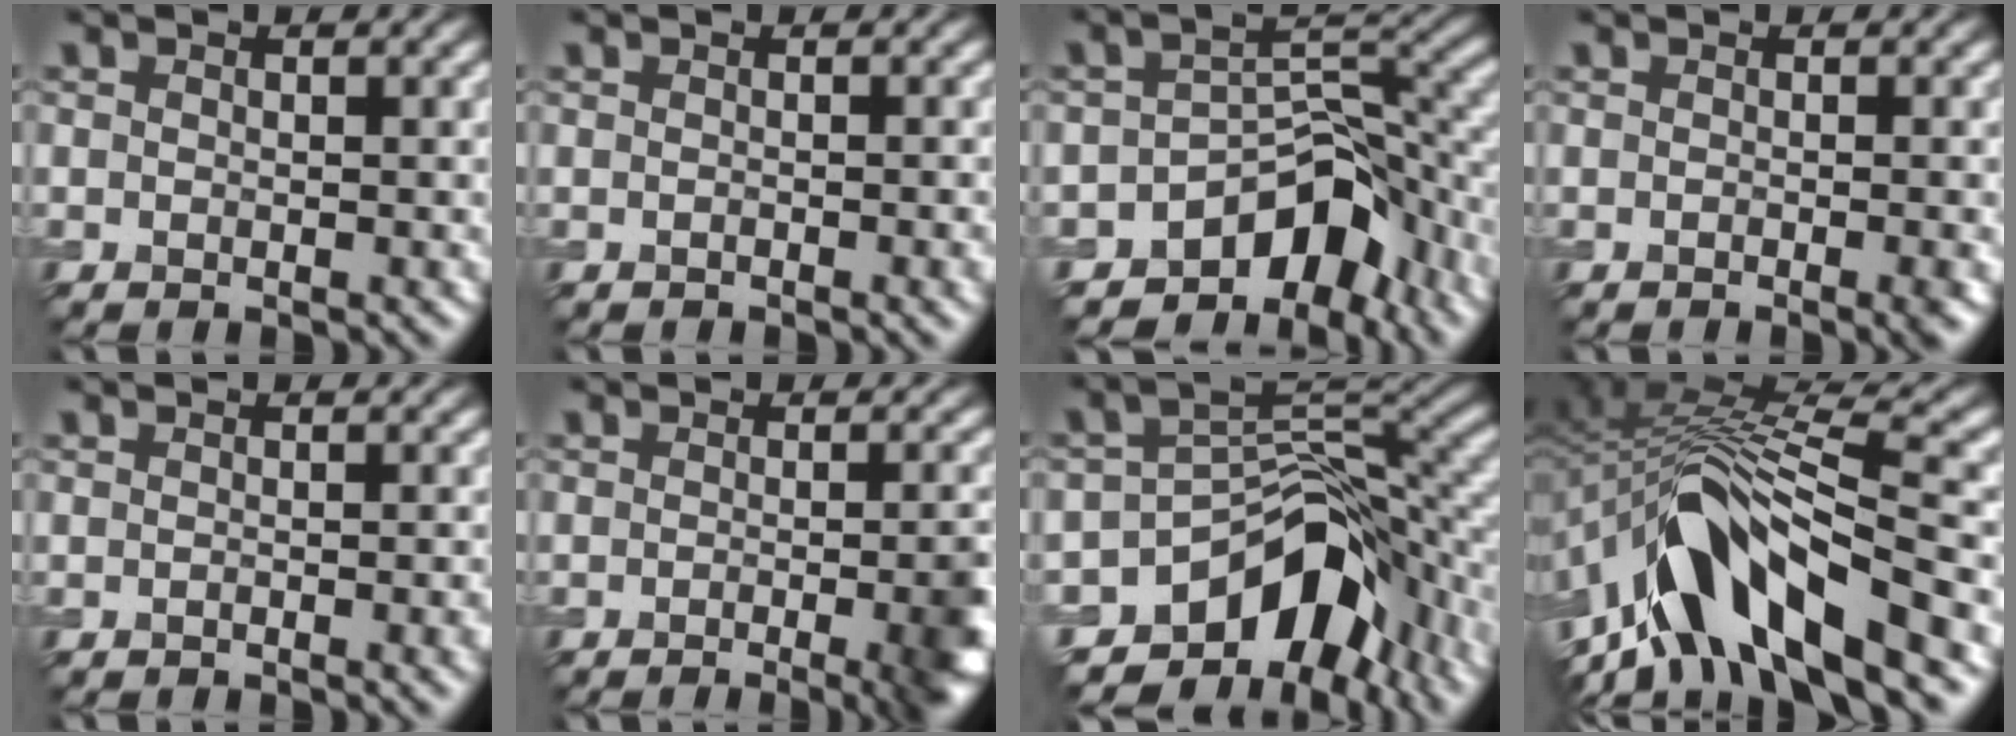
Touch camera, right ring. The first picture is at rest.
{"total": 1.5, "force": [-0.6, 0.5, 1.3], "torque": [-0.016, -0.001, -0.010]}
{"total": 8.9, "force": [-5.8, 4.6, 5.0], "torque": [-0.047, -0.001, -0.102]}
{"total": 1.8, "force": [-0.6, 0.4, 1.6], "torque": [-0.019, -0.003, -0.011]}
{"total": 2.0, "force": [-0.7, 0.6, 1.7], "torque": [-0.020, -0.002, -0.012]}
{"total": 5.7, "force": [-1.9, 1.7, 5.1], "torque": [-0.051, -0.005, -0.020]}
{"total": 11.7, "force": [-6.4, 6.5, 7.3], "torque": [-0.098, -0.006, -0.112]}
{"total": 10.8, "force": [-5.8, 3.8, 8.3], "torque": [-0.134, 0.016, -0.103]}